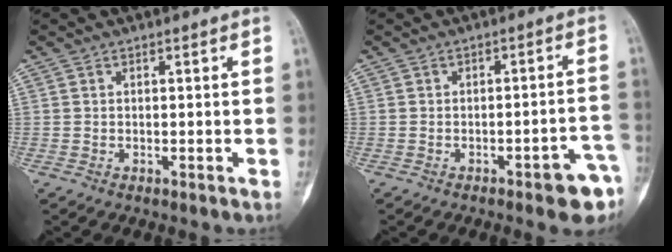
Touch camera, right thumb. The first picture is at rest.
{"total": 7.9, "force": [-4.0, 2.2, 6.5], "torque": [-0.067, 0.029, -0.042]}